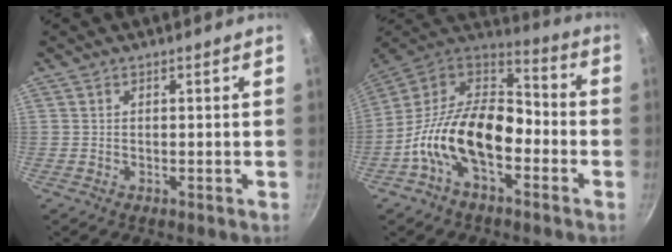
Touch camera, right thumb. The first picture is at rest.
{"total": 19.8, "force": [-6.1, 11.2, 15.1], "torque": [-0.244, 0.063, -0.131]}